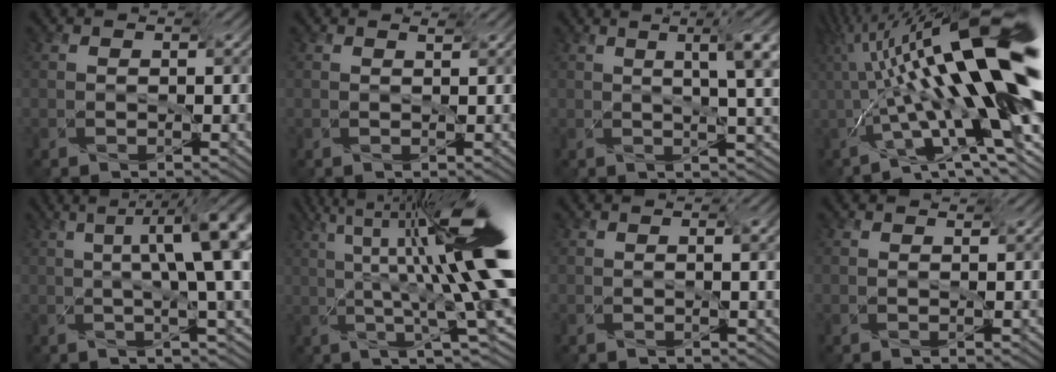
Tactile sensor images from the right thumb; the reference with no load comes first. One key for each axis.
{"total": 1.0, "fx": 1.0, "fy": -0.2, "fz": -0.1, "tx": 0.007, "ty": -0.004, "tz": 0.017}
{"total": 9.7, "fx": 2.5, "fy": 3.0, "fz": 8.8, "tx": -0.111, "ty": 0.033, "tz": 0.035}
{"total": 18.0, "fx": 0.1, "fy": 4.1, "fz": 17.6, "tx": -0.263, "ty": 0.040, "tz": -0.005}
{"total": 12.4, "fx": 2.4, "fy": 3.6, "fz": 11.6, "tx": -0.151, "ty": 0.029, "tz": 0.035}
{"total": 14.6, "fx": 2.7, "fy": 3.0, "fz": 14.0, "tx": -0.242, "ty": 0.025, "tz": 0.059}
{"total": 2.0, "fx": 0.6, "fy": 0.1, "fz": 1.9, "tx": -0.025, "ty": 0.006, "tz": 0.008}
{"total": 0.9, "fx": 0.9, "fy": 0.1, "fz": -0.1, "tx": 0.005, "ty": -0.003, "tz": 0.015}